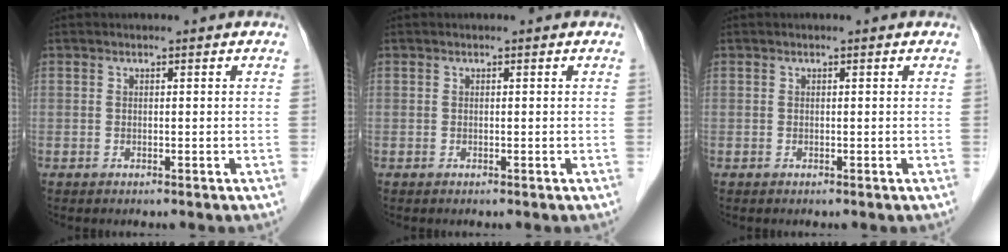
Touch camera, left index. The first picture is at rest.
{"total": 0.0}
{"total": 0.0}